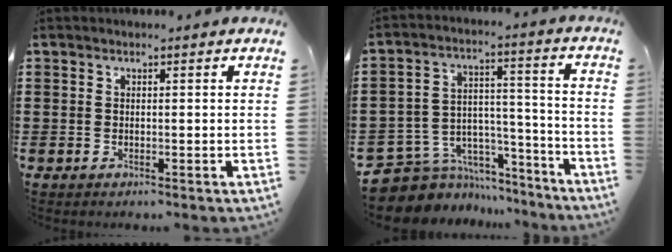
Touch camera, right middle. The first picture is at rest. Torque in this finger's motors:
{"motor_torque": [2.14, 0.00, 0.08, 0.00]}